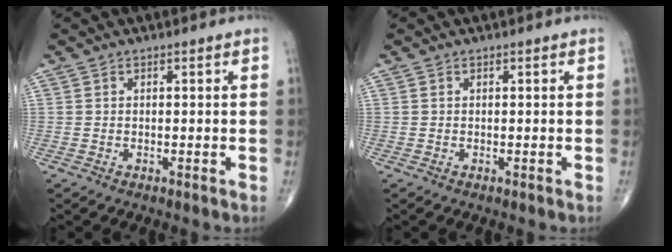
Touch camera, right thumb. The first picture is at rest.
{"total": 0.0}